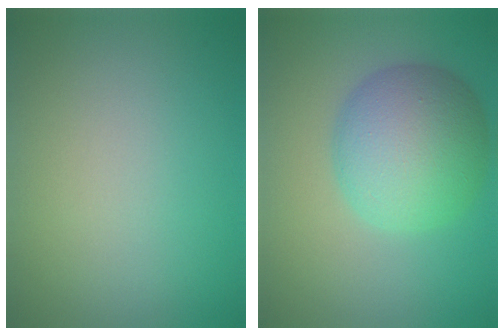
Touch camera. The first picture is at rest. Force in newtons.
{"total": 7.8, "press": 7.8, "slide": 0.1}